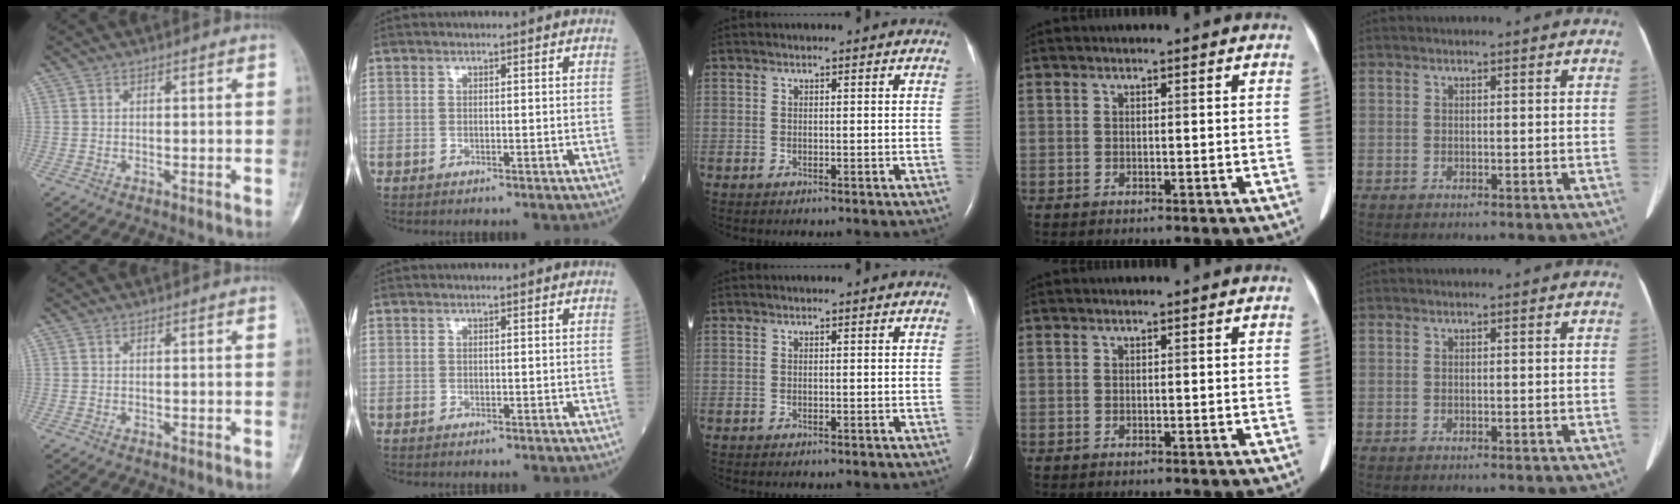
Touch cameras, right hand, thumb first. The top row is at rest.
{}